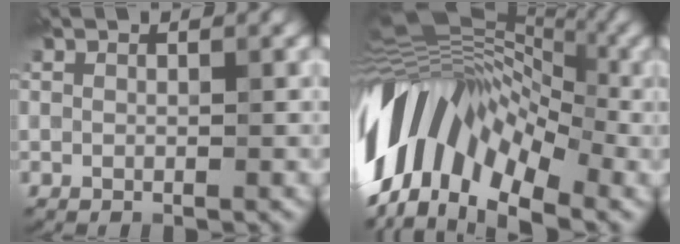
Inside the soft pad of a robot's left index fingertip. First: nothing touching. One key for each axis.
{"total": 16.1, "fx": -0.9, "fy": 9.2, "fz": 13.2, "tx": -0.229, "ty": 0.021, "tz": -0.020}